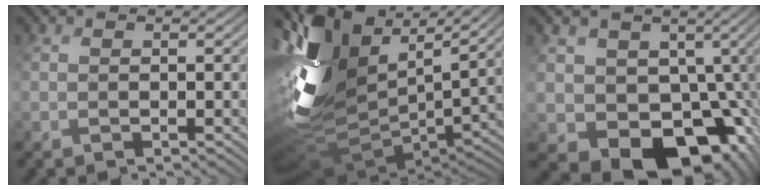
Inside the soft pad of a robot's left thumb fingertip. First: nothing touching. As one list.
[{"total": 11.0, "force": [2.9, 7.0, 7.9], "torque": [-0.221, -0.012, 0.066]}, {"total": 10.7, "force": [-2.9, 9.3, 4.5], "torque": [-0.056, -0.030, -0.033]}]